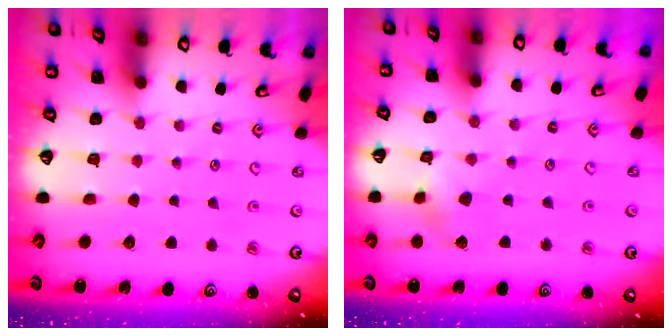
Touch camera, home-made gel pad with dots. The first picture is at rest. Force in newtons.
{"total": 3.8, "press": 3.7, "slide": 0.7}